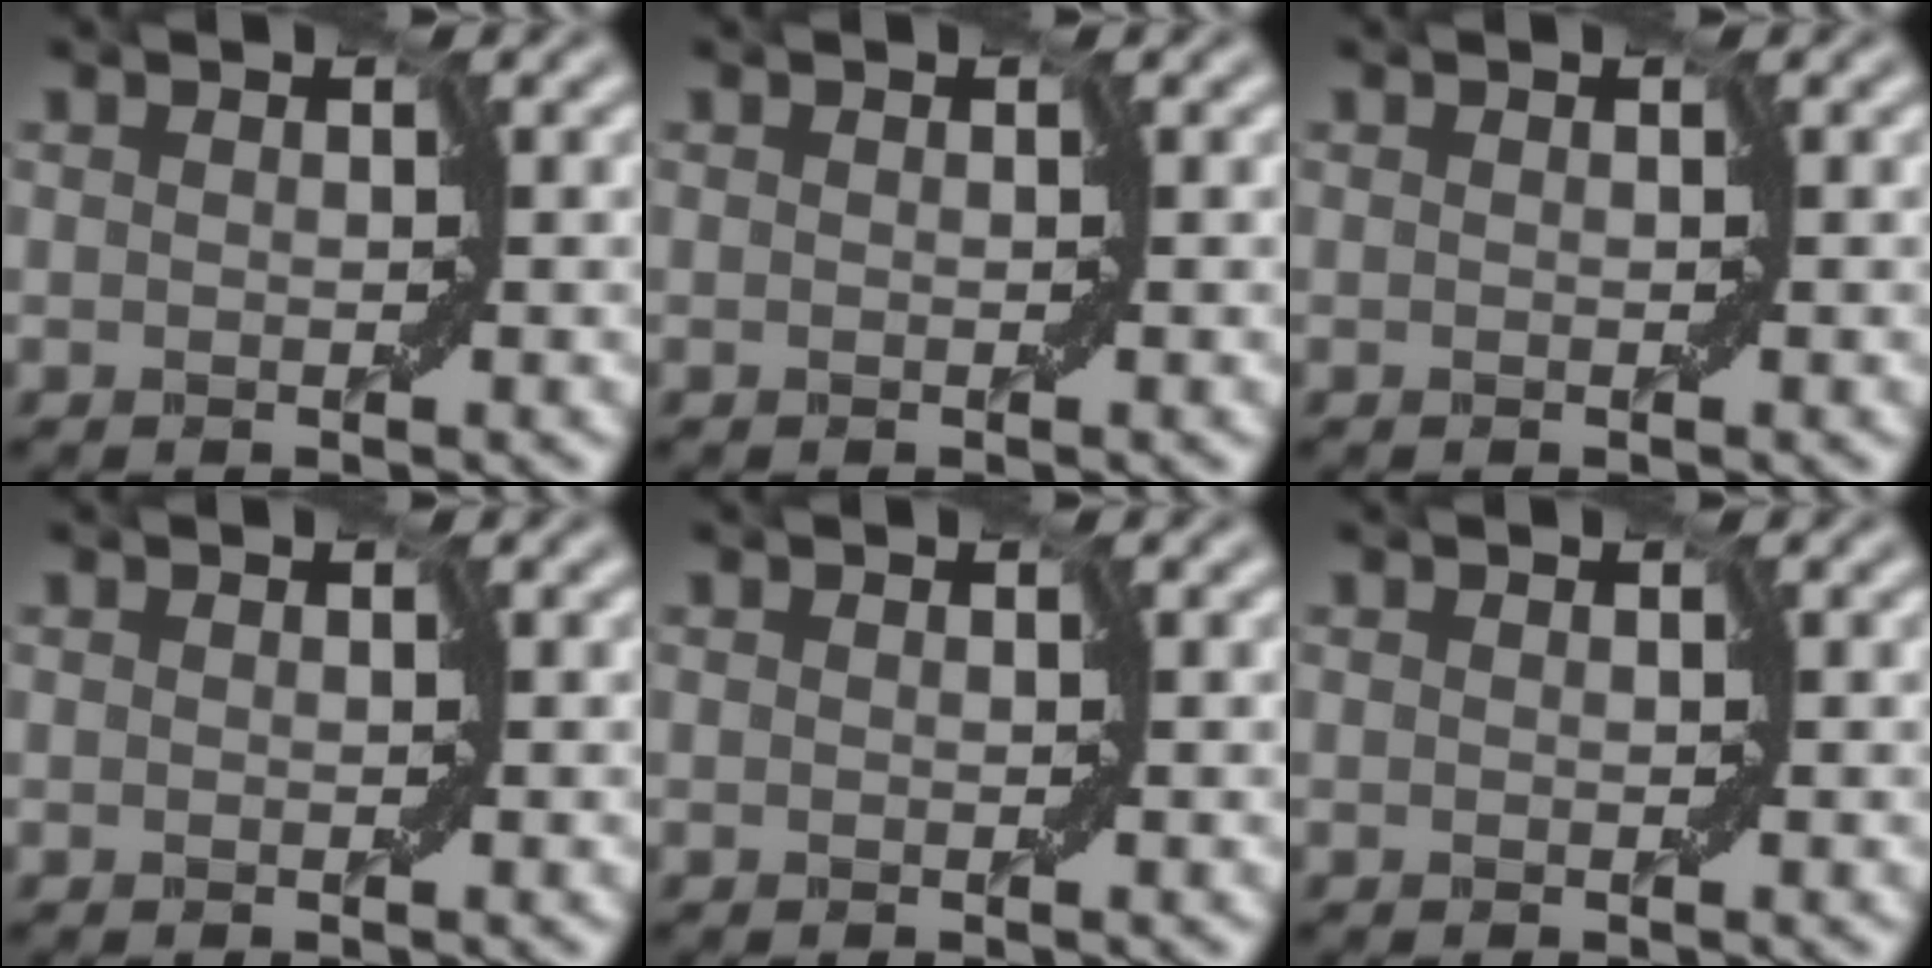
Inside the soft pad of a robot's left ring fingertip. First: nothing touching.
{"total": 0.0}
{"total": 0.0}
{"total": 0.0}
{"total": 0.0}
{"total": 0.0}